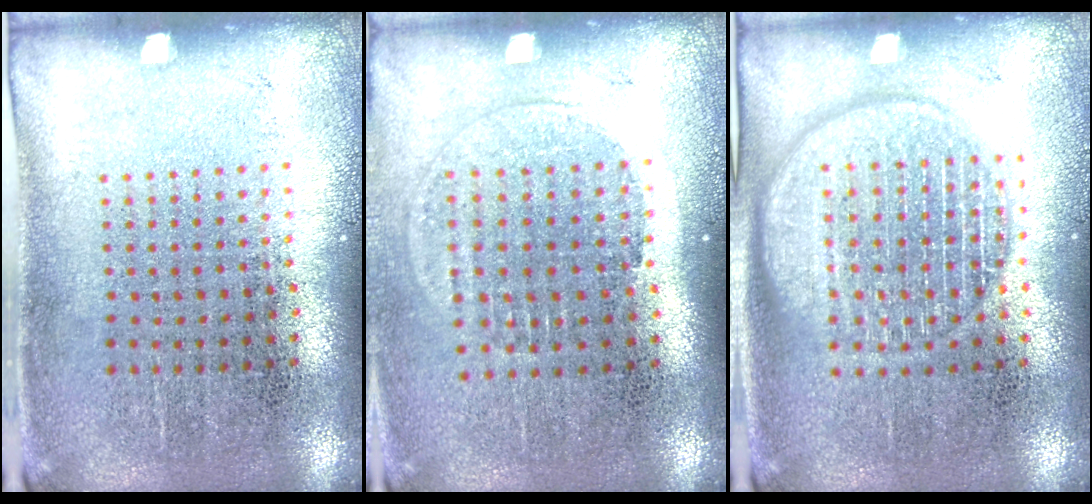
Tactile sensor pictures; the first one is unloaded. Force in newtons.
{"total": 1.3, "press": 1.2, "slide": 0.6}
{"total": 2.9, "press": 2.9, "slide": 0.4}